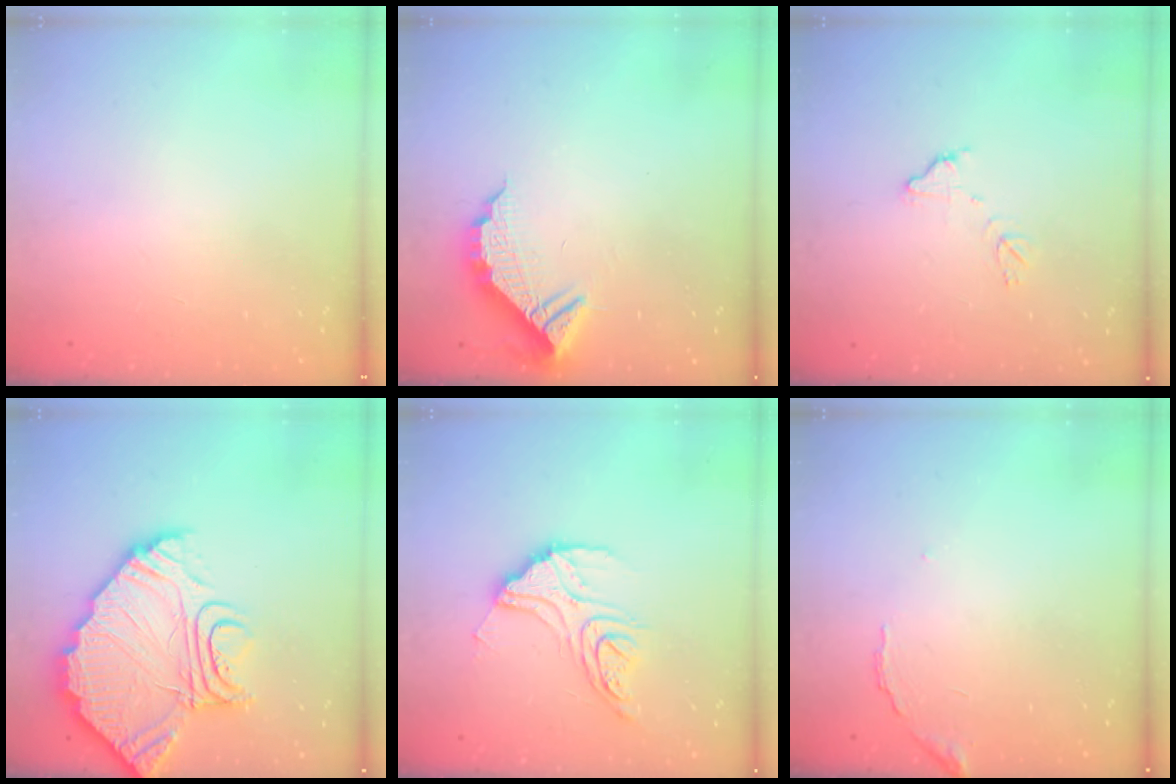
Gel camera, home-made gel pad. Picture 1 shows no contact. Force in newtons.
{"total": 9.5, "press": 9.4, "slide": 0.9}
{"total": 9.2, "press": 9.2, "slide": 0.7}
{"total": 21.3, "press": 21.2, "slide": 2.0}
{"total": 15.5, "press": 15.5, "slide": 1.4}
{"total": 8.1, "press": 8.1, "slide": 0.4}